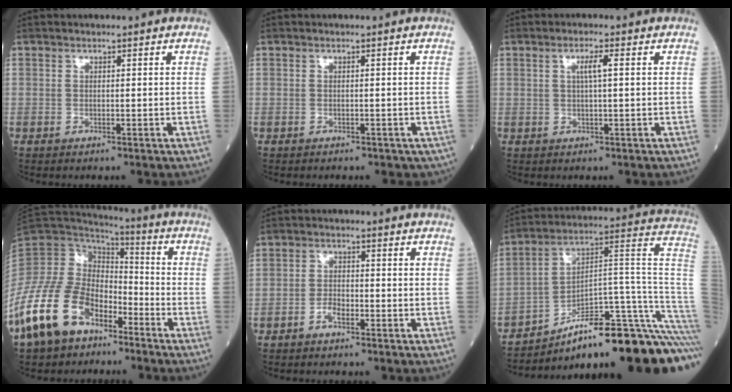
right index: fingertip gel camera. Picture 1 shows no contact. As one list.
[{"total": 2.8, "force": [-2.2, 1.4, 1.1], "torque": [-0.015, -0.002, -0.018]}, {"total": 2.5, "force": [0.5, 0.0, 2.4], "torque": [-0.044, 0.001, 0.008]}, {"total": 14.9, "force": [-9.1, 8.6, 8.0], "torque": [-0.195, 0.013, -0.183]}, {"total": 2.4, "force": [-1.5, 1.0, 1.4], "torque": [-0.024, 0.005, -0.029]}, {"total": 27.0, "force": [-19.5, 2.9, 18.4], "torque": [-0.152, 0.038, -0.286]}]